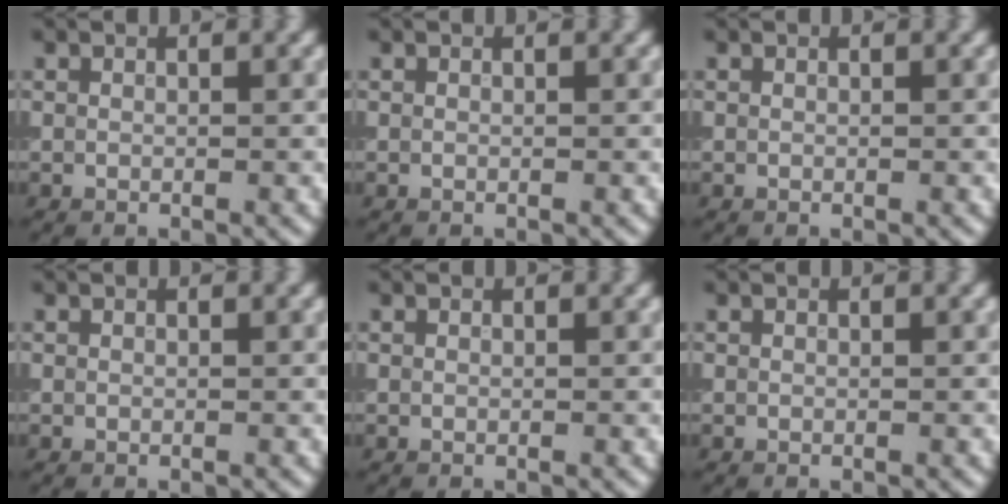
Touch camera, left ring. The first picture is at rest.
{"total": 0.0}
{"total": 0.0}
{"total": 0.0}
{"total": 0.0}
{"total": 0.0}